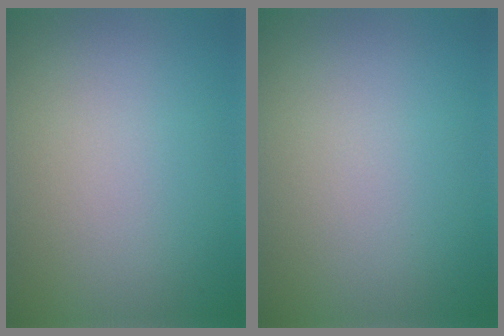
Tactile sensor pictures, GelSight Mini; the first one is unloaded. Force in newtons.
{"total": 0.0}